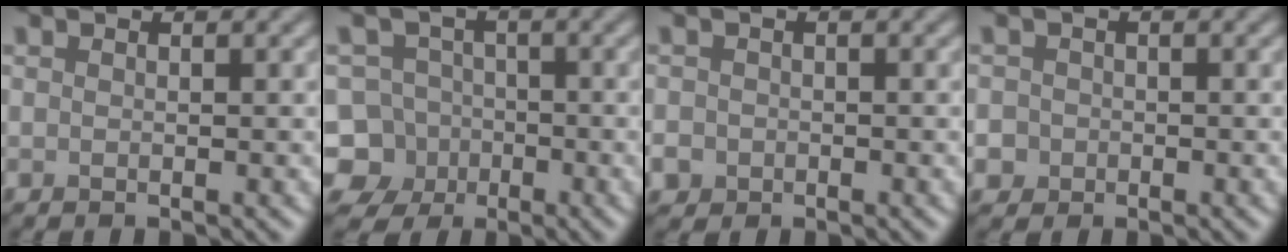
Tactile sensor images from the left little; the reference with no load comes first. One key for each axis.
{"total": 8.4, "fx": -3.9, "fy": 7.3, "fz": 1.4, "tx": -0.019, "ty": -0.007, "tz": -0.094}
{"total": 3.3, "fx": -1.7, "fy": 2.7, "fz": 0.8, "tx": -0.008, "ty": -0.012, "tz": -0.030}
{"total": 3.5, "fx": -1.4, "fy": 3.2, "fz": 0.7, "tx": 0.006, "ty": -0.001, "tz": -0.038}